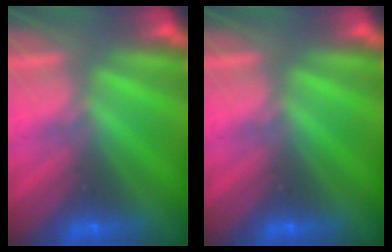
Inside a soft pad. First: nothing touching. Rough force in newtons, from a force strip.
{"total": 0.0}